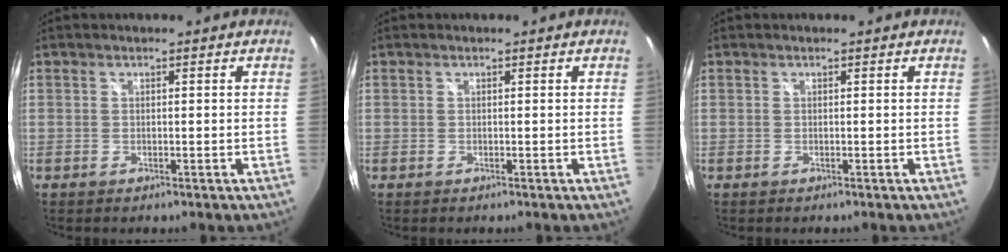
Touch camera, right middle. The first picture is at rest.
{"total": 0.0}
{"total": 0.0}